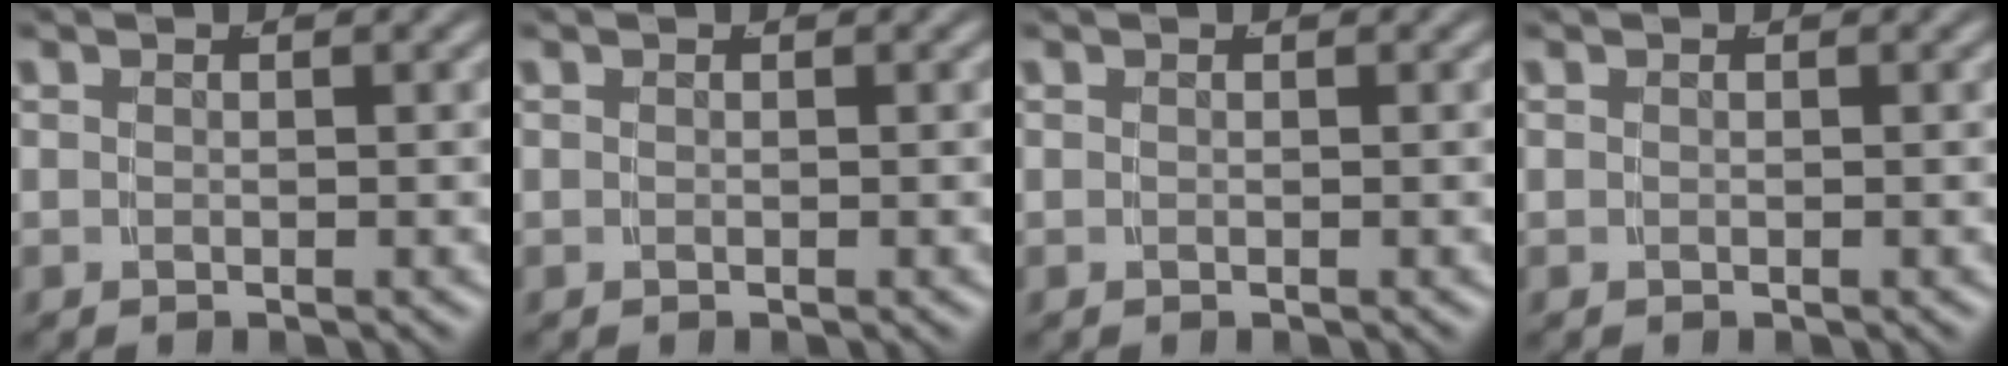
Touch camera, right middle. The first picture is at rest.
{"total": 0.0}
{"total": 0.0}
{"total": 0.0}